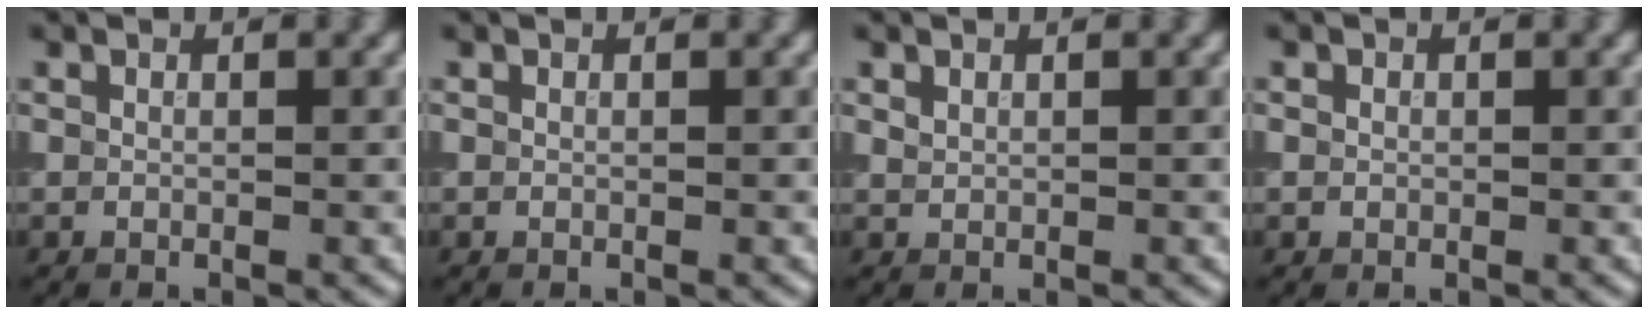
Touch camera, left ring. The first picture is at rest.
{"total": 0.0}
{"total": 0.6, "force": [0.3, 0.4, 0.2], "torque": [-0.006, 0.000, 0.009]}
{"total": 0.6, "force": [0.0, 0.6, 0.2], "torque": [0.000, -0.002, -0.001]}